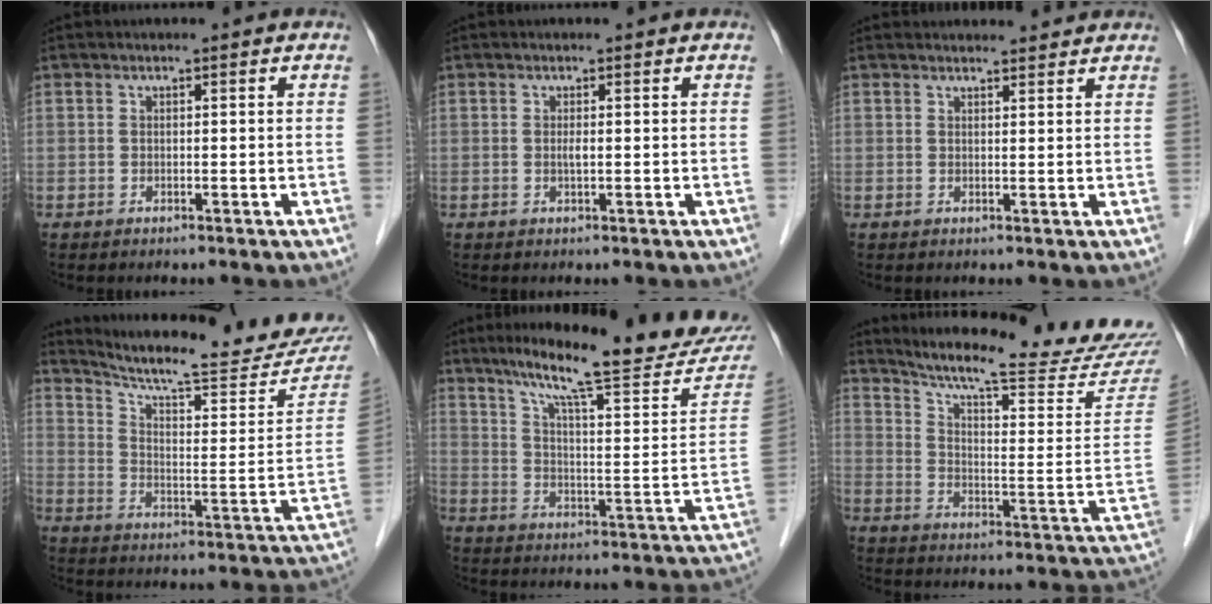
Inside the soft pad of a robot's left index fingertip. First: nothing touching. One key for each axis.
{"total": 0.8, "fx": 0.1, "fy": 0.1, "fz": 0.8, "tx": -0.019, "ty": -0.001, "tz": 0.001}
{"total": 5.1, "fx": 5.0, "fy": 0.9, "fz": 0.7, "tx": -0.007, "ty": 0.016, "tz": 0.056}
{"total": 22.8, "fx": 20.8, "fy": 2.5, "fz": 8.9, "tx": -0.131, "ty": -0.053, "tz": 0.276}
{"total": 23.4, "fx": 19.4, "fy": 2.0, "fz": 12.9, "tx": -0.188, "ty": -0.032, "tz": 0.268}
{"total": 23.7, "fx": 22.0, "fy": 0.4, "fz": 8.8, "tx": -0.136, "ty": -0.085, "tz": 0.286}